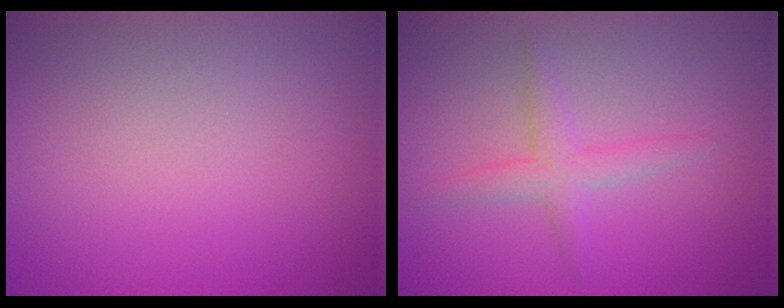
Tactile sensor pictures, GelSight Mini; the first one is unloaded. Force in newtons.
{"total": 2.2, "press": 2.2, "slide": 0.1}